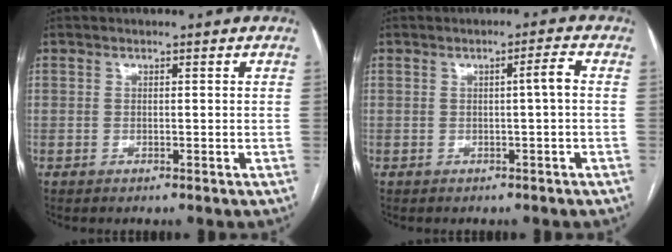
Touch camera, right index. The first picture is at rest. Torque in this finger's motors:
{"motor_torque": [0.32, 0.03, 0.10, 0.03]}